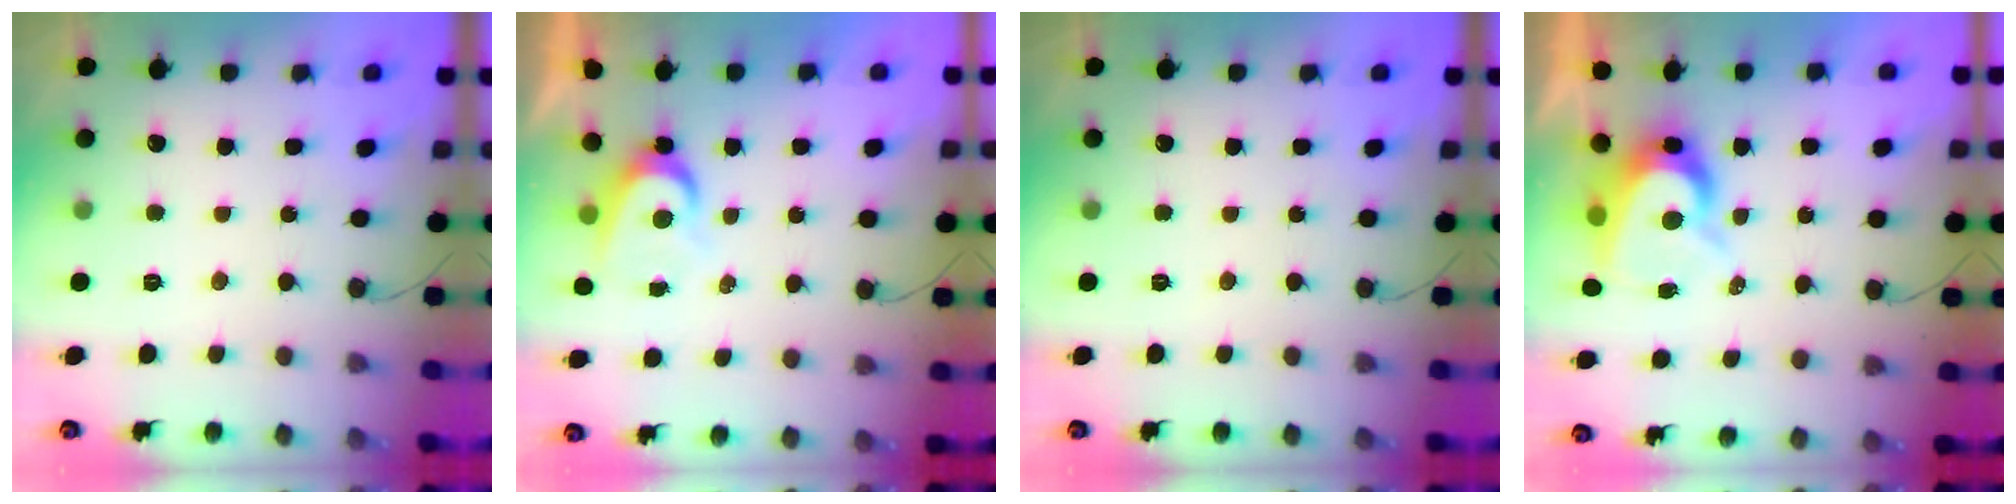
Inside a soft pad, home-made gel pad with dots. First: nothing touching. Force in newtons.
{"total": 5.5, "press": 5.5, "slide": 0.6}
{"total": 0.0}
{"total": 8.4, "press": 8.3, "slide": 0.6}